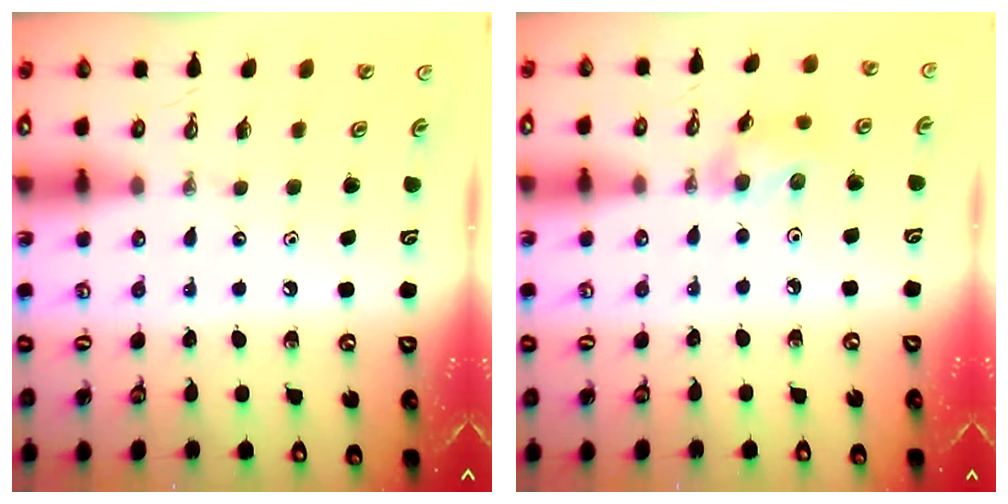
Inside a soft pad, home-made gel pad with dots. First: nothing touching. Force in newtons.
{"total": 7.8, "press": 7.4, "slide": 2.5}